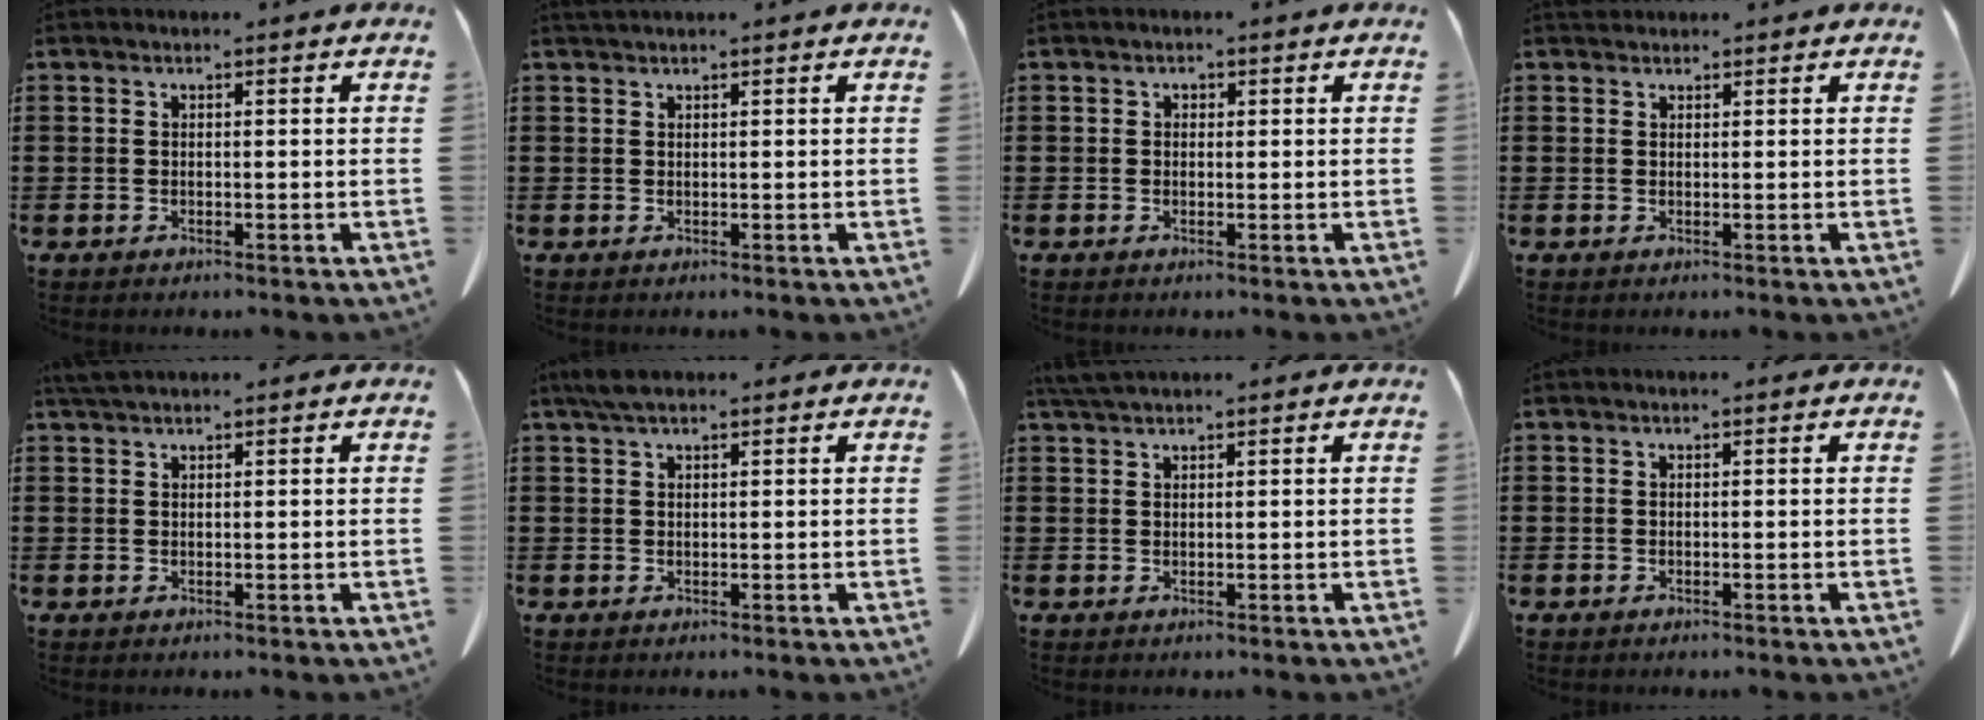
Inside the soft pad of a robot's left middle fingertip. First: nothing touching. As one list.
[{"total": 0.8, "force": [0.7, 0.0, 0.3], "torque": [-0.008, 0.000, 0.015]}, {"total": 0.6, "force": [0.2, 0.5, 0.2], "torque": [-0.006, 0.004, 0.003]}, {"total": 1.0, "force": [0.9, 0.4, 0.2], "torque": [-0.006, 0.003, 0.017]}, {"total": 1.6, "force": [1.4, 0.2, 0.8], "torque": [-0.019, 0.001, 0.026]}, {"total": 2.7, "force": [1.7, 0.8, 1.9], "torque": [-0.041, 0.005, 0.032]}, {"total": 2.3, "force": [1.9, 0.3, 1.3], "torque": [-0.030, 0.001, 0.036]}, {"total": 0.0}]